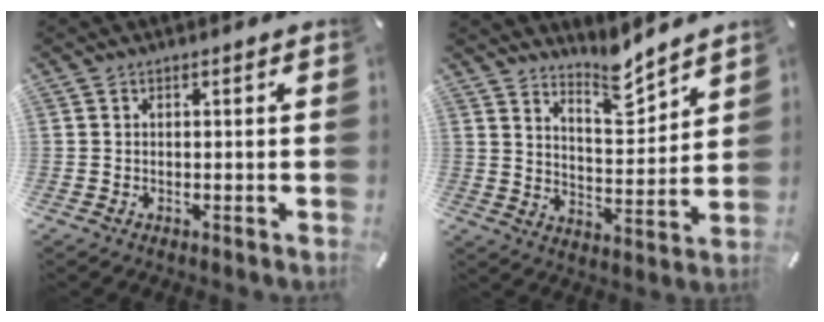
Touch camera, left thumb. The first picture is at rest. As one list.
[{"total": 9.0, "force": [8.3, 2.3, 2.7], "torque": [-0.034, -0.070, 0.149]}]